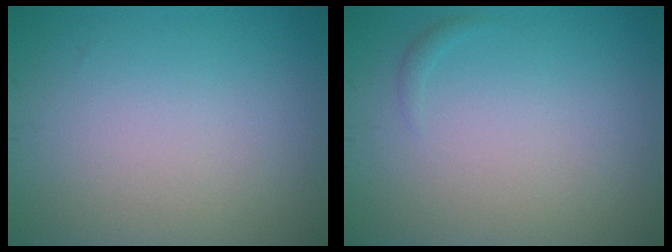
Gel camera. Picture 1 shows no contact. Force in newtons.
{"total": 0.5, "press": 0.5, "slide": 0.1}